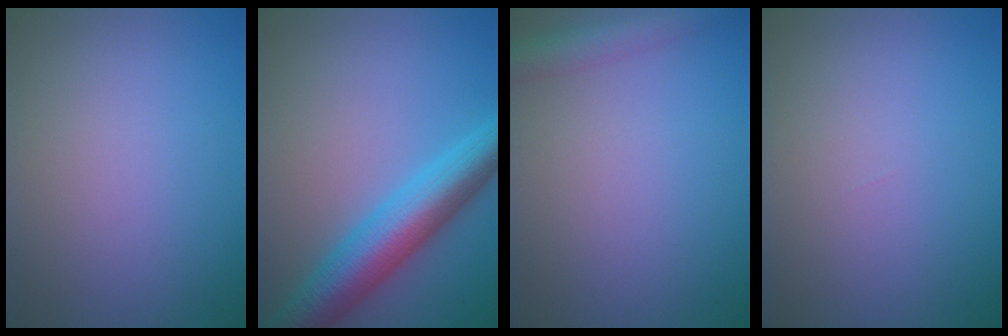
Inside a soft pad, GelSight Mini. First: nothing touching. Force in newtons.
{"total": 7.8, "press": 7.8, "slide": 0.2}
{"total": 3.4, "press": 3.4, "slide": 0.2}
{"total": 0.0}